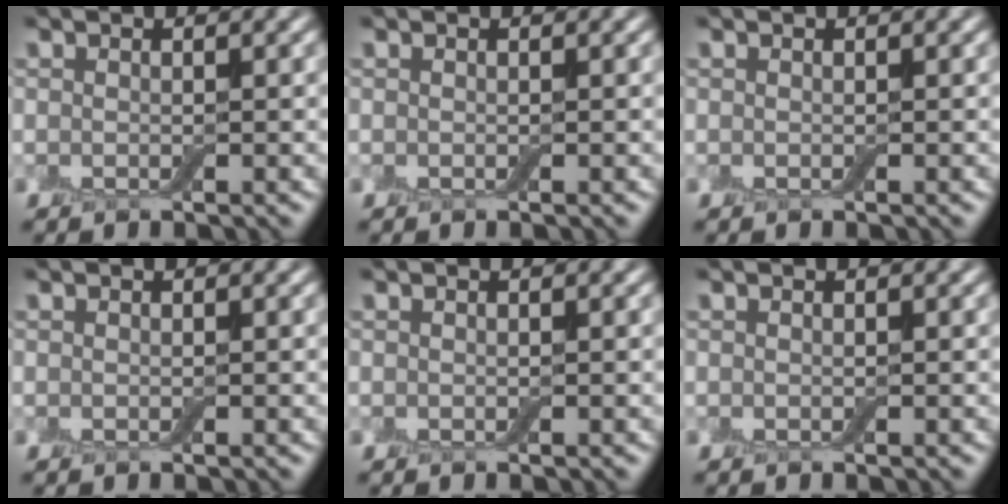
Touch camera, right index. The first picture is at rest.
{"total": 0.0}
{"total": 0.0}
{"total": 0.0}
{"total": 0.0}
{"total": 0.0}